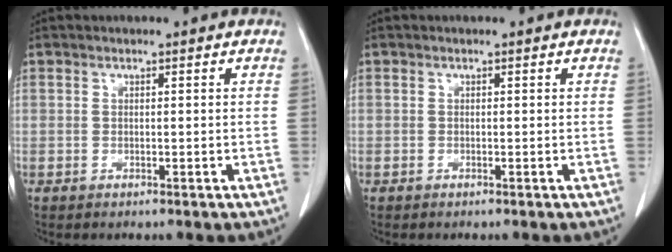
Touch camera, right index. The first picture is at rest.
{"total": 0.0}